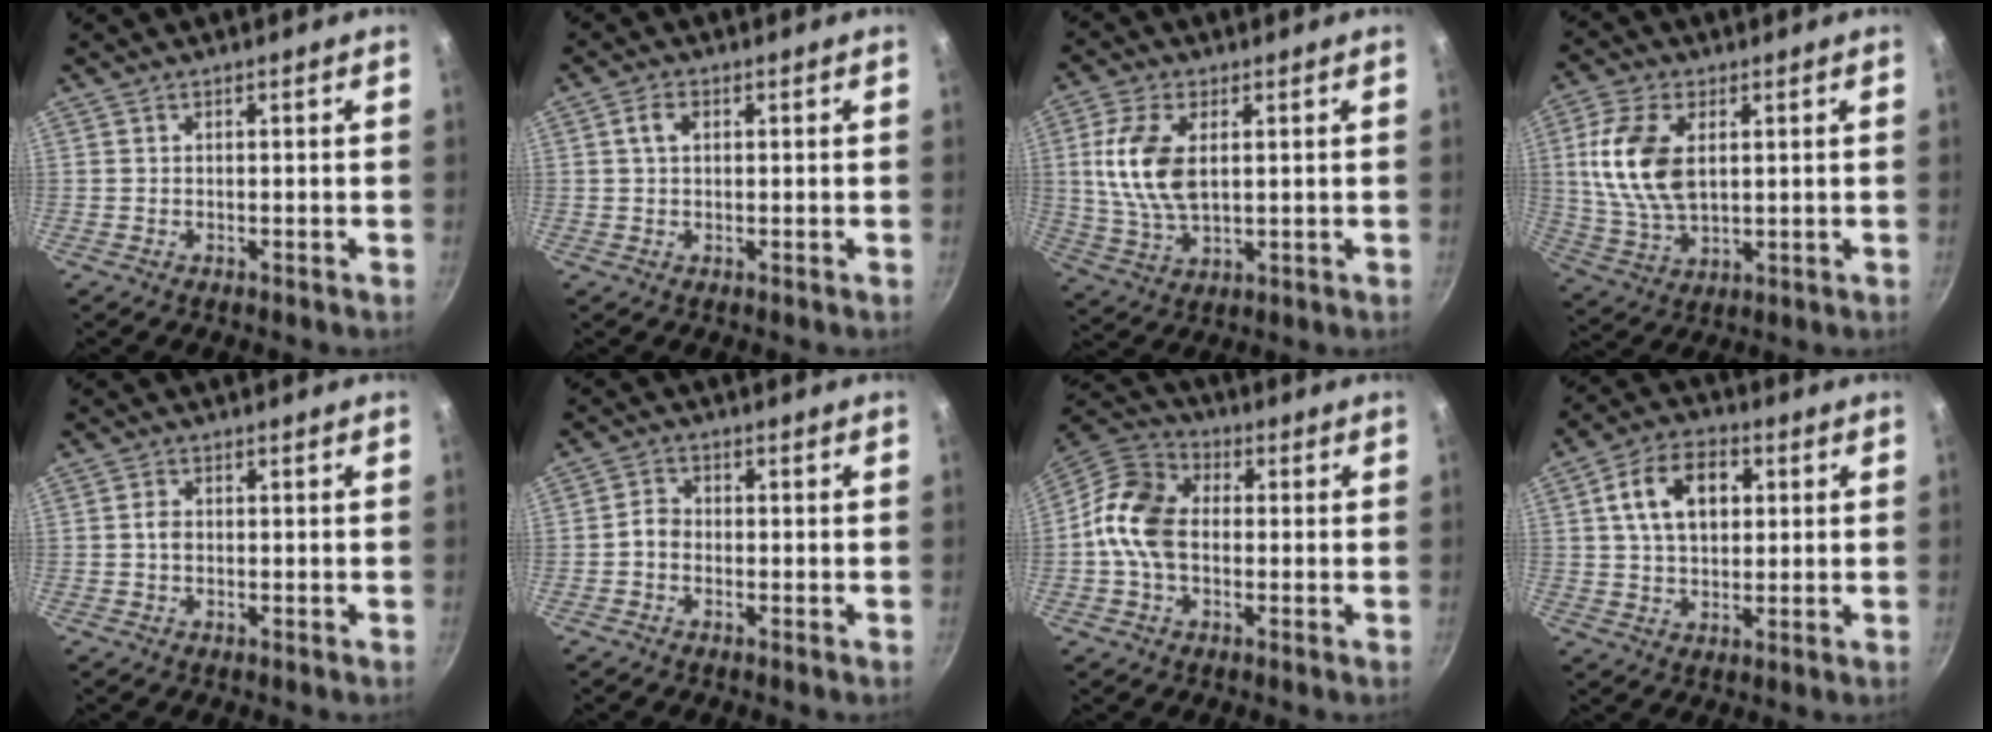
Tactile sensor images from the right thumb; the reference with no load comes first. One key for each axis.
{"total": 2.1, "fx": 0.5, "fy": 1.4, "fz": 1.5, "tx": -0.024, "ty": 0.005, "tz": 0.008}
{"total": 11.5, "fx": 2.1, "fy": 6.2, "fz": 9.4, "tx": -0.186, "ty": -0.008, "tz": 0.045}
{"total": 13.2, "fx": 2.7, "fy": 7.6, "fz": 10.5, "tx": -0.200, "ty": -0.009, "tz": 0.056}
{"total": 1.7, "fx": -0.1, "fy": 1.2, "fz": 1.2, "tx": -0.020, "ty": 0.005, "tz": -0.003}
{"total": 2.6, "fx": -0.9, "fy": 2.1, "fz": 1.3, "tx": -0.018, "ty": 0.018, "tz": -0.024}
{"total": 12.1, "fx": -0.6, "fy": 8.7, "fz": 8.3, "tx": -0.131, "ty": 0.027, "tz": -0.033}
{"total": 11.8, "fx": 2.8, "fy": 7.8, "fz": 8.4, "tx": -0.120, "ty": 0.011, "tz": 0.040}